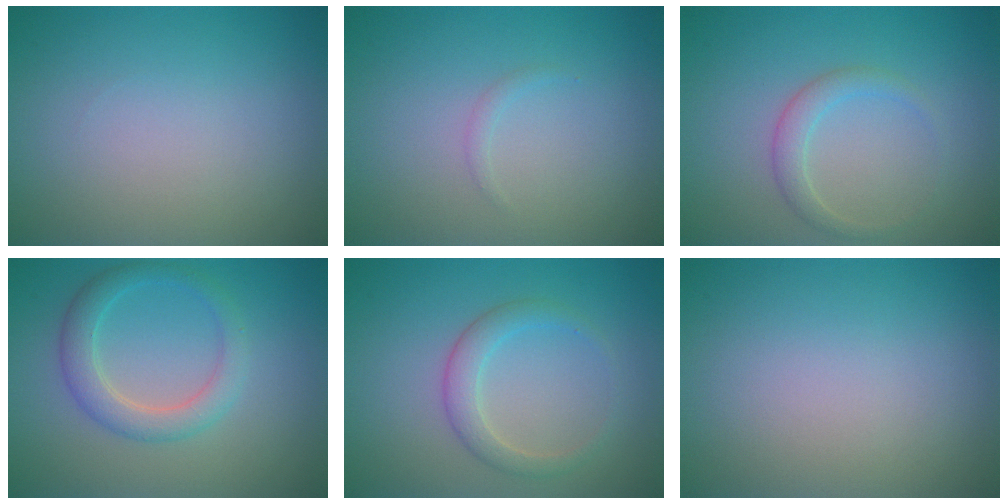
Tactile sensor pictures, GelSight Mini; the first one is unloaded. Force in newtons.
{"total": 0.6, "press": 0.6, "slide": 0.1}
{"total": 1.9, "press": 1.9, "slide": 0.0}
{"total": 3.2, "press": 3.2, "slide": 0.2}
{"total": 2.3, "press": 2.3, "slide": 0.1}
{"total": 0.0}